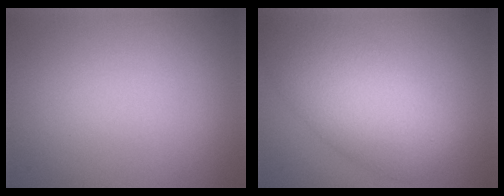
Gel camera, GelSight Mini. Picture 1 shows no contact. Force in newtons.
{"total": 8.2, "press": 8.2, "slide": 0.3}